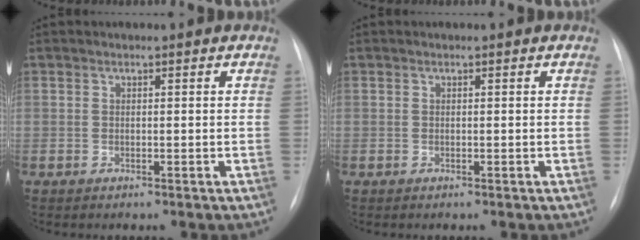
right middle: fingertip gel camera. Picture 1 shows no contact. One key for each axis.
{"total": 0.0}